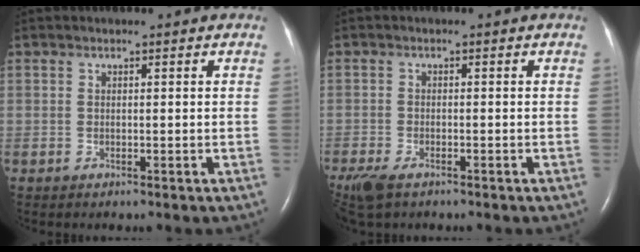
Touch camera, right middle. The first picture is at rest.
{"total": 6.8, "force": [-4.7, 2.8, 4.0], "torque": [-0.089, -0.016, -0.082]}